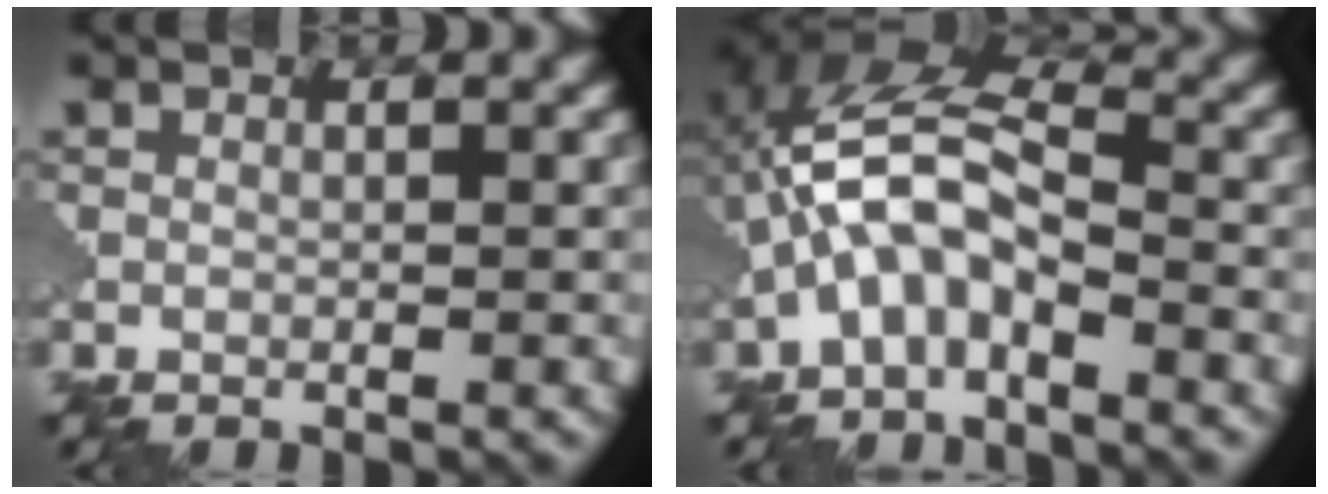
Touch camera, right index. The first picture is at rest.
{"total": 6.5, "force": [-2.0, 2.9, 5.5], "torque": [-0.117, 0.023, -0.048]}